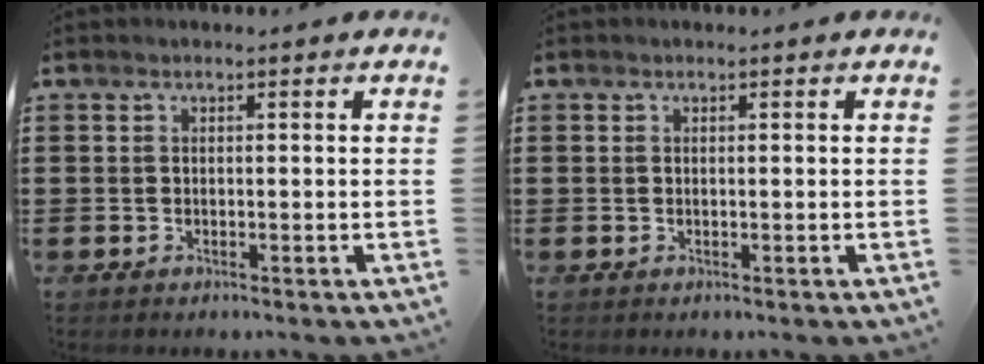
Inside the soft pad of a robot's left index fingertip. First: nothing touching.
{"total": 0.0}